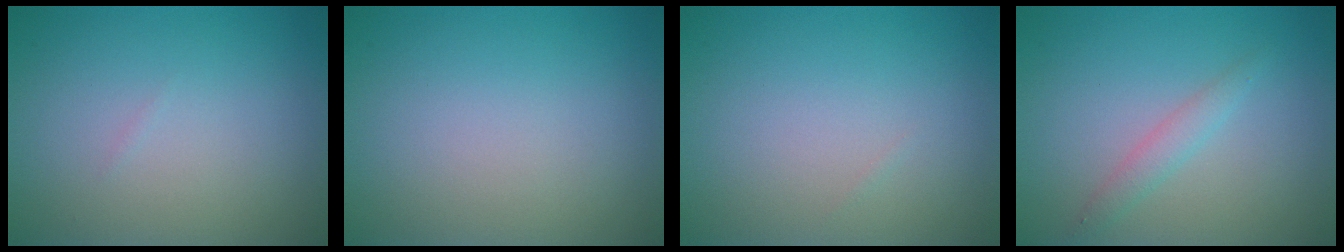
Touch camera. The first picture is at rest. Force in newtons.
{"total": 0.0}
{"total": 0.0}
{"total": 1.5, "press": 1.5, "slide": 0.1}